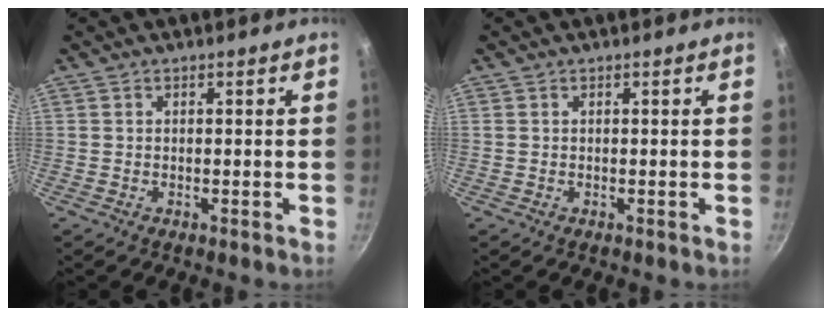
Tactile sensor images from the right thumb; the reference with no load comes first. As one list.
[{"total": 0.0}]